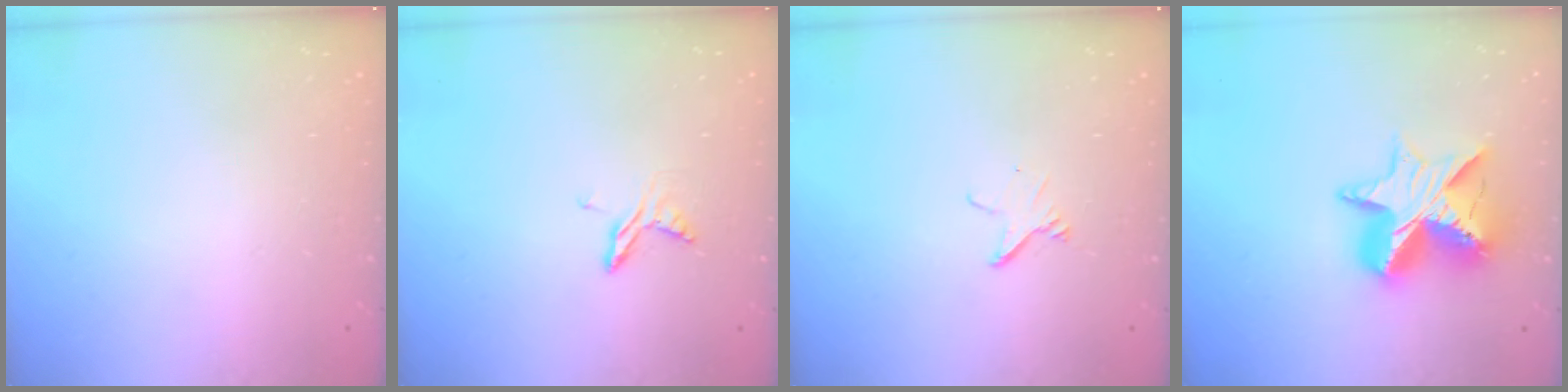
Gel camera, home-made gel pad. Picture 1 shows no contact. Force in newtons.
{"total": 4.6, "press": 4.5, "slide": 0.4}
{"total": 2.5, "press": 2.5, "slide": 0.1}
{"total": 14.1, "press": 14.0, "slide": 1.3}